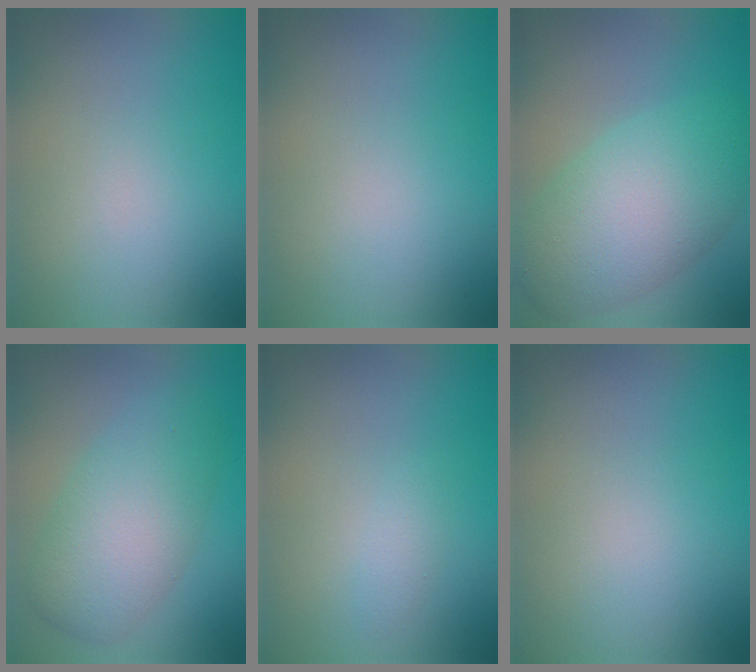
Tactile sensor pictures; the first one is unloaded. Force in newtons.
{"total": 0.0}
{"total": 7.7, "press": 7.7, "slide": 0.3}
{"total": 6.2, "press": 6.2, "slide": 0.2}
{"total": 0.8, "press": 0.7, "slide": 0.1}
{"total": 0.0}